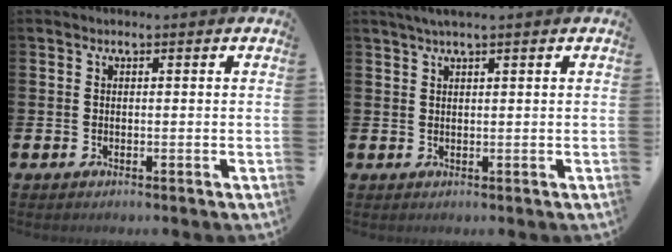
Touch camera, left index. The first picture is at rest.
{"total": 2.0, "force": [1.5, 0.0, 1.3], "torque": [-0.032, 0.005, 0.028]}